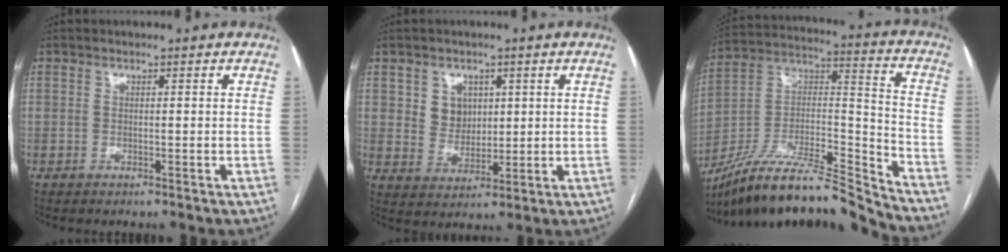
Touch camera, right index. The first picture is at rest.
{"total": 5.0, "force": [1.8, 4.3, 1.8], "torque": [-0.033, 0.008, 0.039]}
{"total": 20.3, "force": [-18.5, 0.9, 8.3], "torque": [-0.158, 0.033, -0.327]}